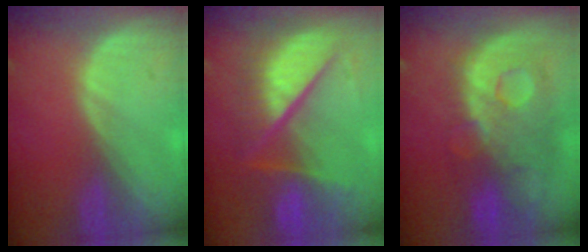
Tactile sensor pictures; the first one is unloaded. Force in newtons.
{"total": 11.0, "press": 11.0, "slide": 1.3}
{"total": 11.3, "press": 9.8, "slide": 5.6}